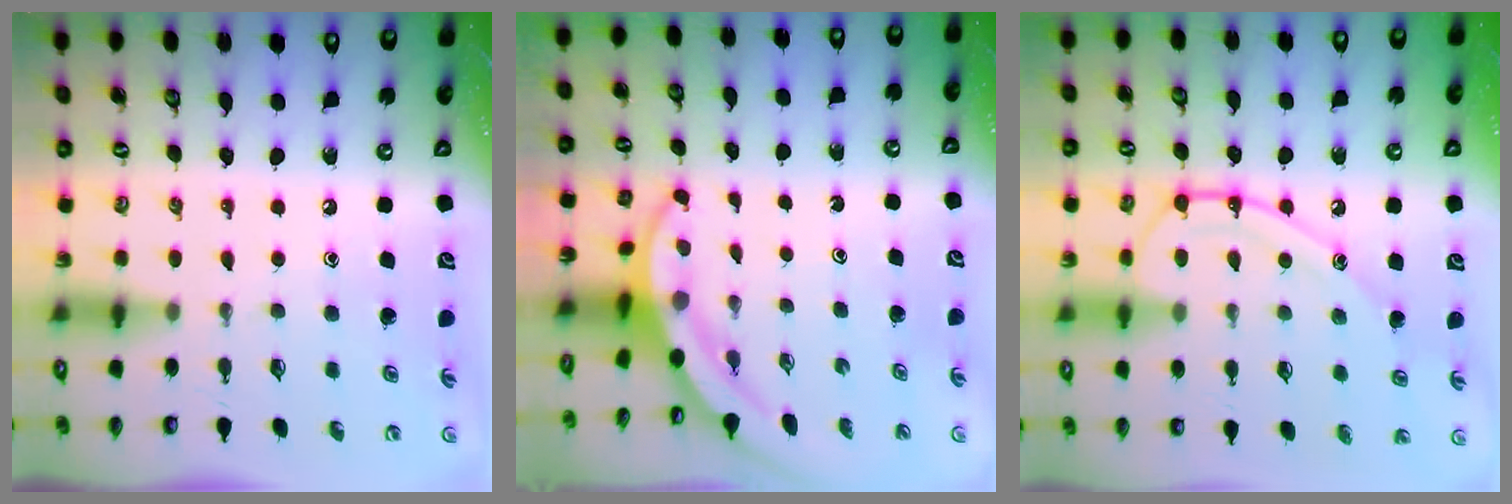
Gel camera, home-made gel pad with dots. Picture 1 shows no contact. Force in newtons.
{"total": 4.8, "press": 4.7, "slide": 0.2}
{"total": 10.8, "press": 10.8, "slide": 0.4}